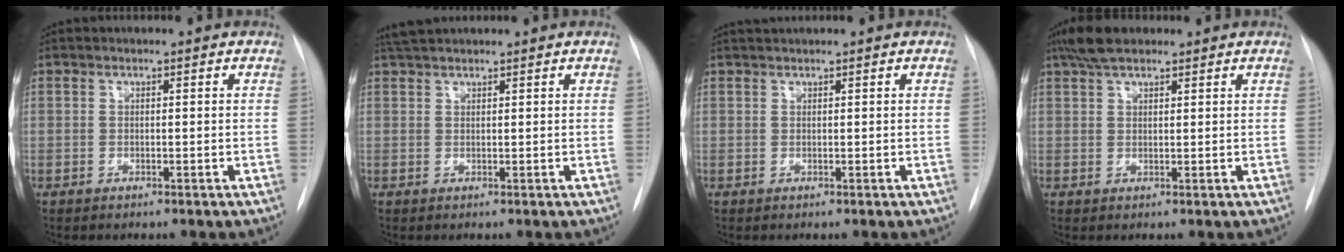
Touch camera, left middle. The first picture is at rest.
{"total": 3.3, "force": [3.1, 0.4, 1.2], "torque": [-0.024, 0.025, 0.057]}
{"total": 1.2, "force": [1.1, -0.3, 0.3], "torque": [-0.007, 0.010, 0.027]}
{"total": 5.0, "force": [3.9, 1.7, 2.7], "torque": [-0.061, 0.017, 0.072]}